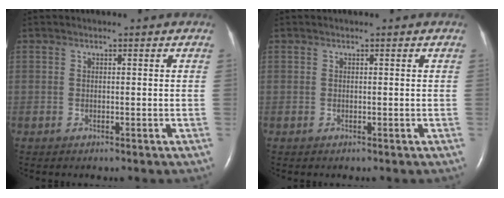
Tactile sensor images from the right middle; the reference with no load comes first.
{"total": 0.0}